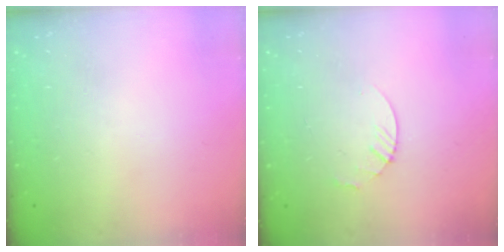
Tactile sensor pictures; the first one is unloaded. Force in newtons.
{"total": 3.0, "press": 2.9, "slide": 0.3}